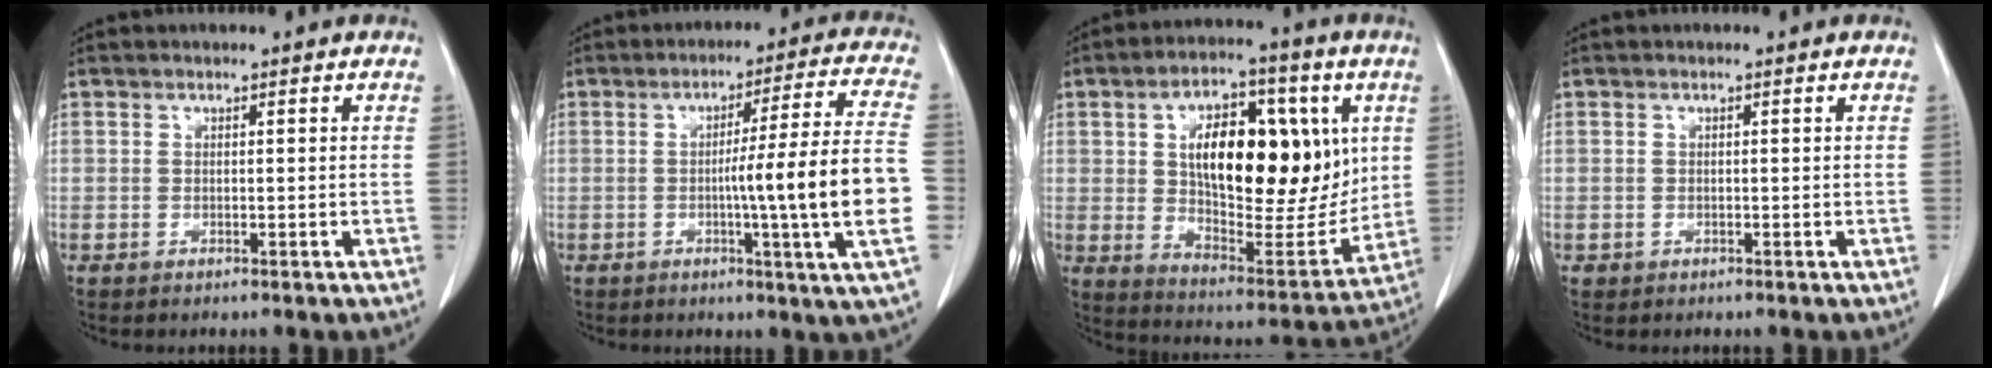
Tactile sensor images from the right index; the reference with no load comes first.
{"total": 15.4, "force": [-2.4, -2.2, 15.1], "torque": [-0.223, -0.006, -0.042]}
{"total": 22.8, "force": [4.7, 10.2, 19.9], "torque": [-0.321, 0.006, 0.077]}
{"total": 0.5, "force": [-0.2, 0.5, 0.0], "torque": [0.001, 0.004, -0.003]}